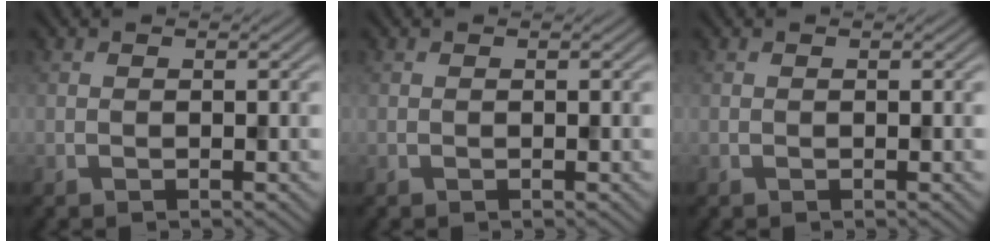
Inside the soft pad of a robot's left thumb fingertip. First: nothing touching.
{"total": 0.0}
{"total": 0.0}